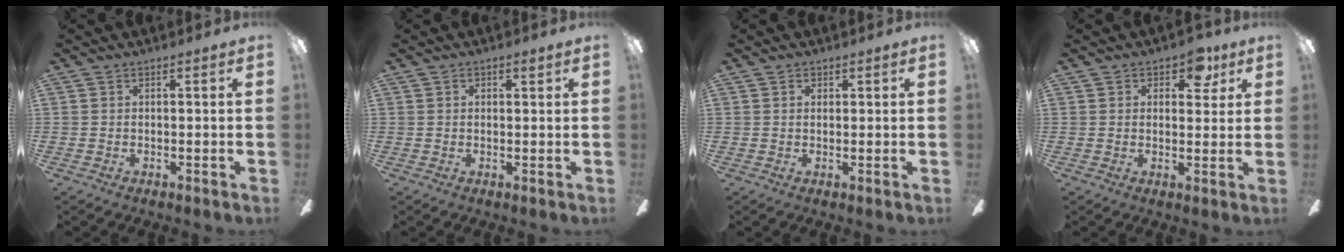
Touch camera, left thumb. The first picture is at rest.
{"total": 1.2, "force": [0.7, 0.6, 0.8], "torque": [-0.007, 0.001, 0.009]}
{"total": 0.9, "force": [0.5, 0.7, 0.4], "torque": [-0.001, 0.000, 0.008]}
{"total": 6.2, "force": [3.7, 3.6, 3.4], "torque": [-0.027, -0.010, 0.059]}